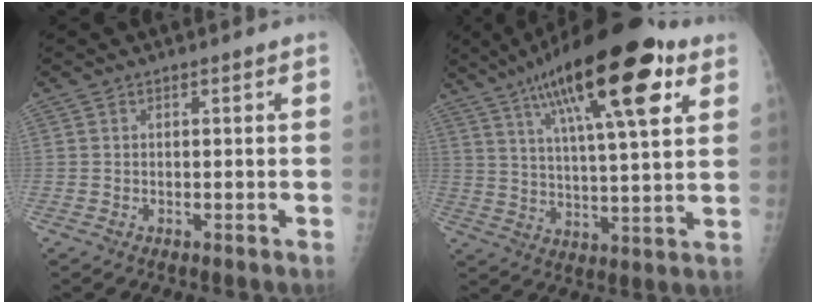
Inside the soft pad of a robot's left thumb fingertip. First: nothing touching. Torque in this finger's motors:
{"motor_torque": [0.98, 0.50, 1.81, -0.95, 0.51]}